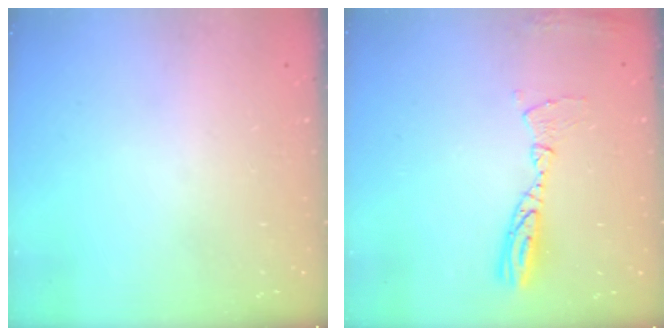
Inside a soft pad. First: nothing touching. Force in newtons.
{"total": 10.0, "press": 10.0, "slide": 0.8}